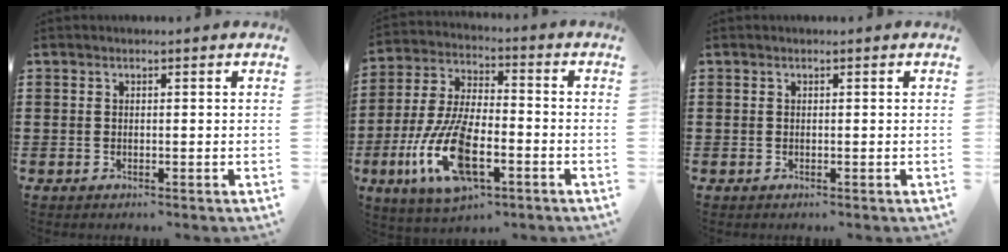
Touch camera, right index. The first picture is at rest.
{"total": 13.6, "force": [-5.5, 5.6, 11.1], "torque": [-0.257, -0.008, -0.106]}
{"total": 0.0}